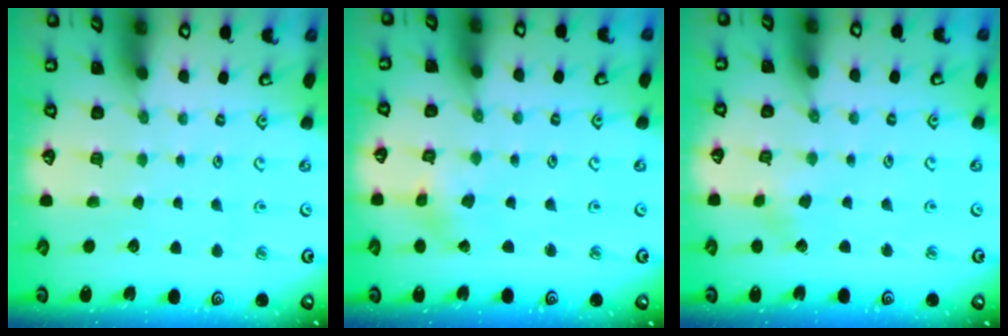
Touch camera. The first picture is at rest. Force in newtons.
{"total": 1.5, "press": 1.4, "slide": 0.2}
{"total": 2.3, "press": 2.3, "slide": 0.3}